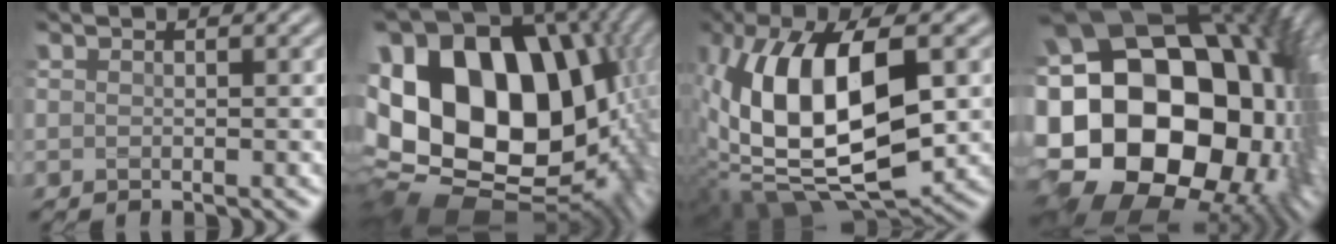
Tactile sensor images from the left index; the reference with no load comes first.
{"total": 21.5, "force": [1.2, 15.3, 15.1], "torque": [-0.282, -0.006, 0.052]}
{"total": 15.4, "force": [1.1, 7.6, 13.3], "torque": [-0.263, 0.001, 0.018]}
{"total": 23.2, "force": [-1.0, 16.7, 16.2], "torque": [-0.295, -0.019, -0.029]}